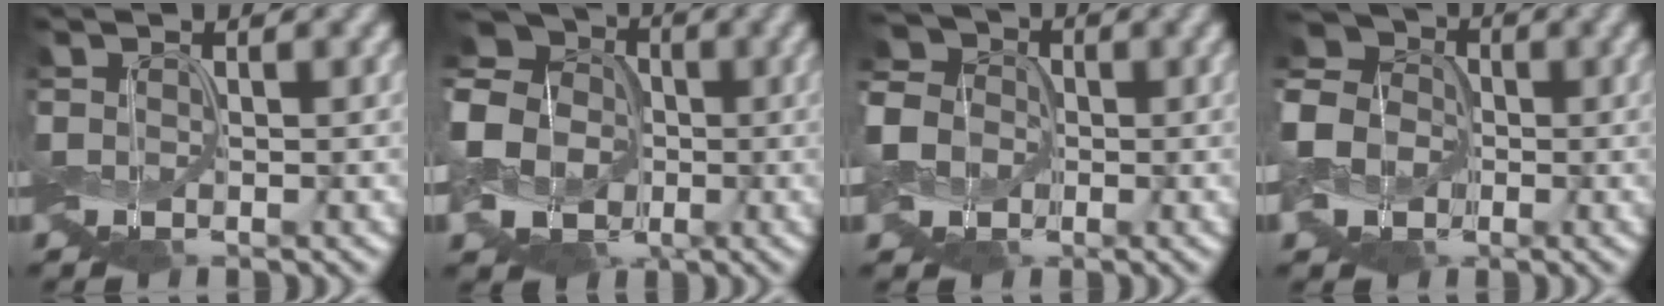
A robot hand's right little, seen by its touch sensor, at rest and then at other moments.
{"total": 14.9, "force": [-2.6, 13.5, 5.6], "torque": [-0.162, 0.004, -0.092]}
{"total": 9.6, "force": [-1.3, 8.8, 3.7], "torque": [-0.106, 0.015, -0.066]}
{"total": 9.8, "force": [-3.2, 8.4, 3.8], "torque": [-0.101, 0.002, -0.101]}